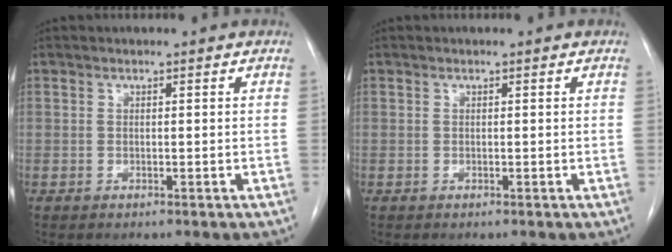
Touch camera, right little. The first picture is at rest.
{"total": 0.0}